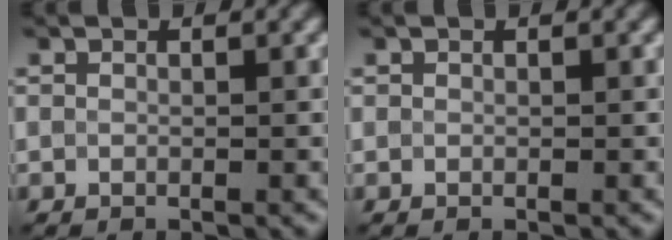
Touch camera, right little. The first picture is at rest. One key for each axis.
{"total": 0.0}